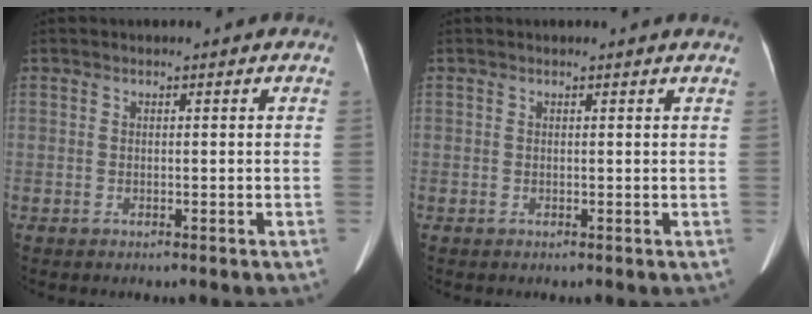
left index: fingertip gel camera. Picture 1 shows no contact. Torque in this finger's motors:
{"motor_torque": [0.22, -0.35, 0.10, 0.02]}